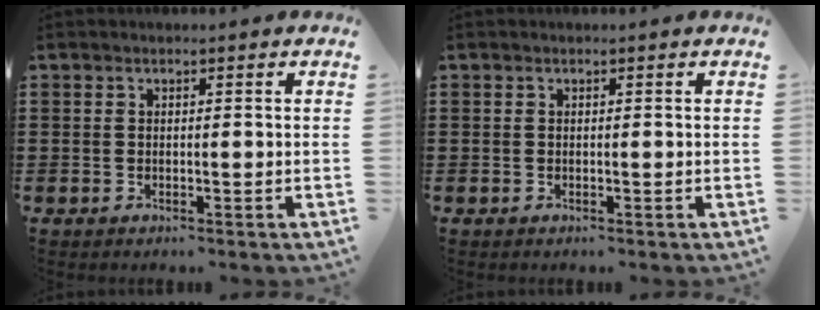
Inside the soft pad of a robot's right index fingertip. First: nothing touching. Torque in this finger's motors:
{"motor_torque": [0.00, 0.00, 0.00, 0.00]}